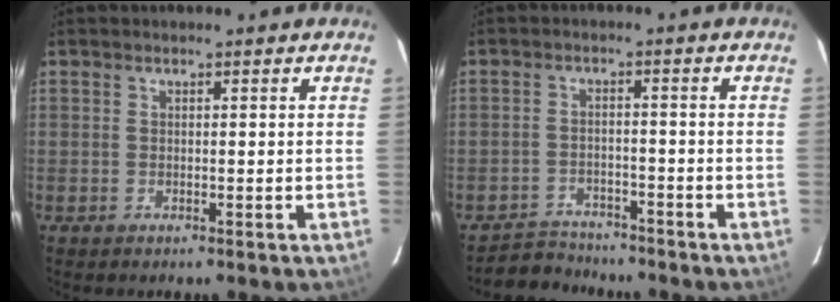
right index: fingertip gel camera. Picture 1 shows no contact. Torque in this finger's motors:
{"motor_torque": [0.33, -0.26, 0.02, 0.00]}